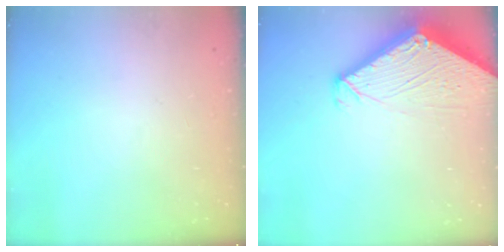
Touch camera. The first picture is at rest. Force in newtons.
{"total": 5.3, "press": 5.3, "slide": 0.3}